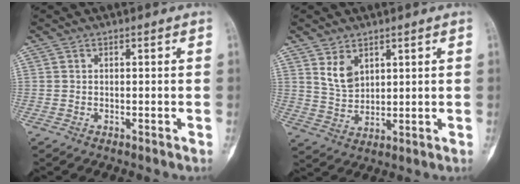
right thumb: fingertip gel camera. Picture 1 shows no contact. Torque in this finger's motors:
{"motor_torque": [-0.12, 0.18, 0.48, 0.32, 0.01]}